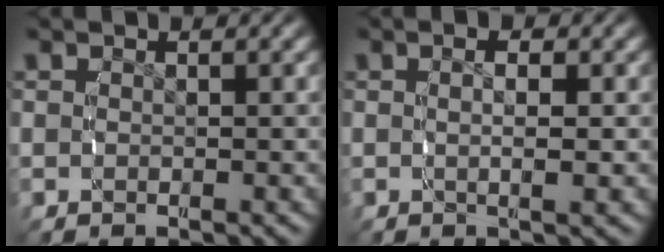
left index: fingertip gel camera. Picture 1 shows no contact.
{"total": 2.4, "force": [0.3, 0.3, 2.3], "torque": [-0.031, -0.001, 0.003]}